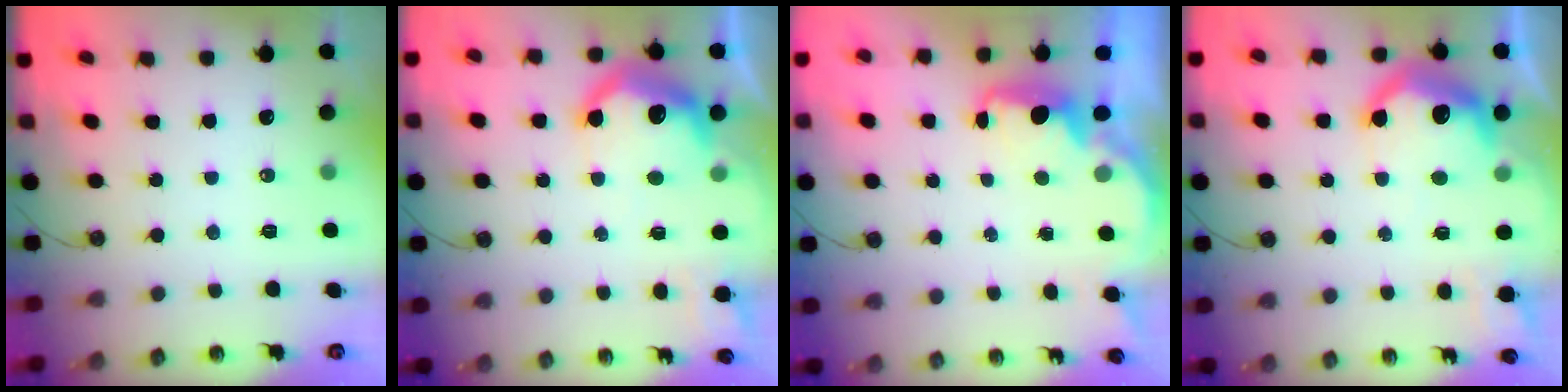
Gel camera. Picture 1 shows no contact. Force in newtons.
{"total": 16.6, "press": 16.6, "slide": 0.9}
{"total": 2.4, "press": 2.3, "slide": 0.8}
{"total": 16.6, "press": 16.6, "slide": 0.9}